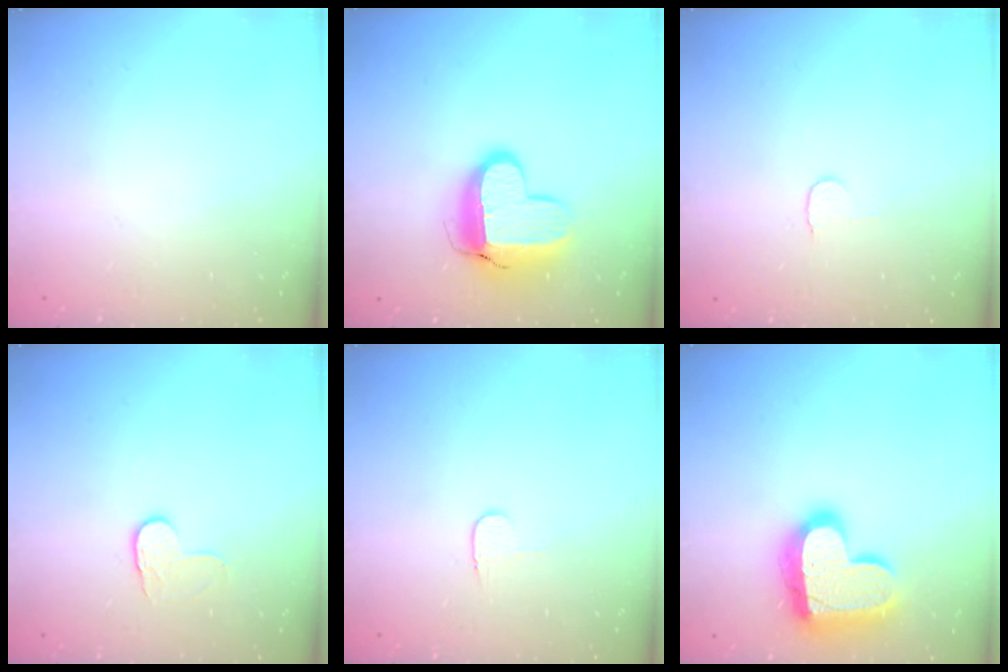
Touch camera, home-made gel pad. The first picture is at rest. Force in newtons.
{"total": 12.4, "press": 12.4, "slide": 1.0}
{"total": 3.5, "press": 3.5, "slide": 0.4}
{"total": 4.3, "press": 4.3, "slide": 0.4}
{"total": 4.0, "press": 4.0, "slide": 0.4}
{"total": 20.9, "press": 20.8, "slide": 1.8}